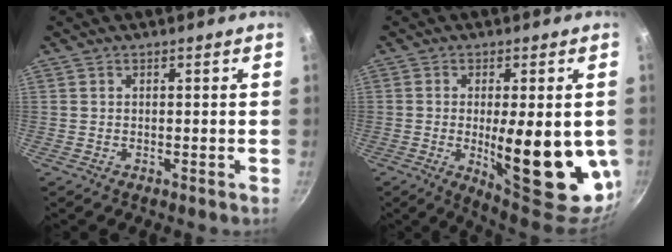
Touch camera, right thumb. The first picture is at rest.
{"total": 19.9, "force": [-2.5, 6.7, 18.5], "torque": [-0.234, -0.020, -0.020]}